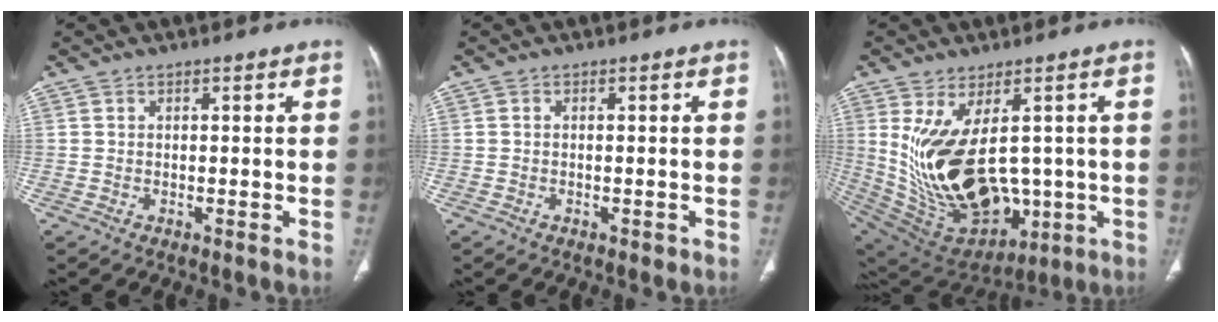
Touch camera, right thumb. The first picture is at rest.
{"total": 0.8, "force": [-0.3, 0.5, 0.5], "torque": [-0.006, 0.000, -0.004]}
{"total": 21.9, "force": [0.6, 12.5, 18.0], "torque": [-0.326, -0.020, 0.061]}